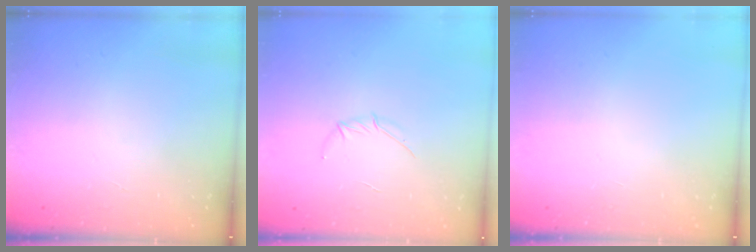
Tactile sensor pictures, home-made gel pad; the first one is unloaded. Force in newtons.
{"total": 3.8, "press": 3.7, "slide": 1.0}
{"total": 0.0}